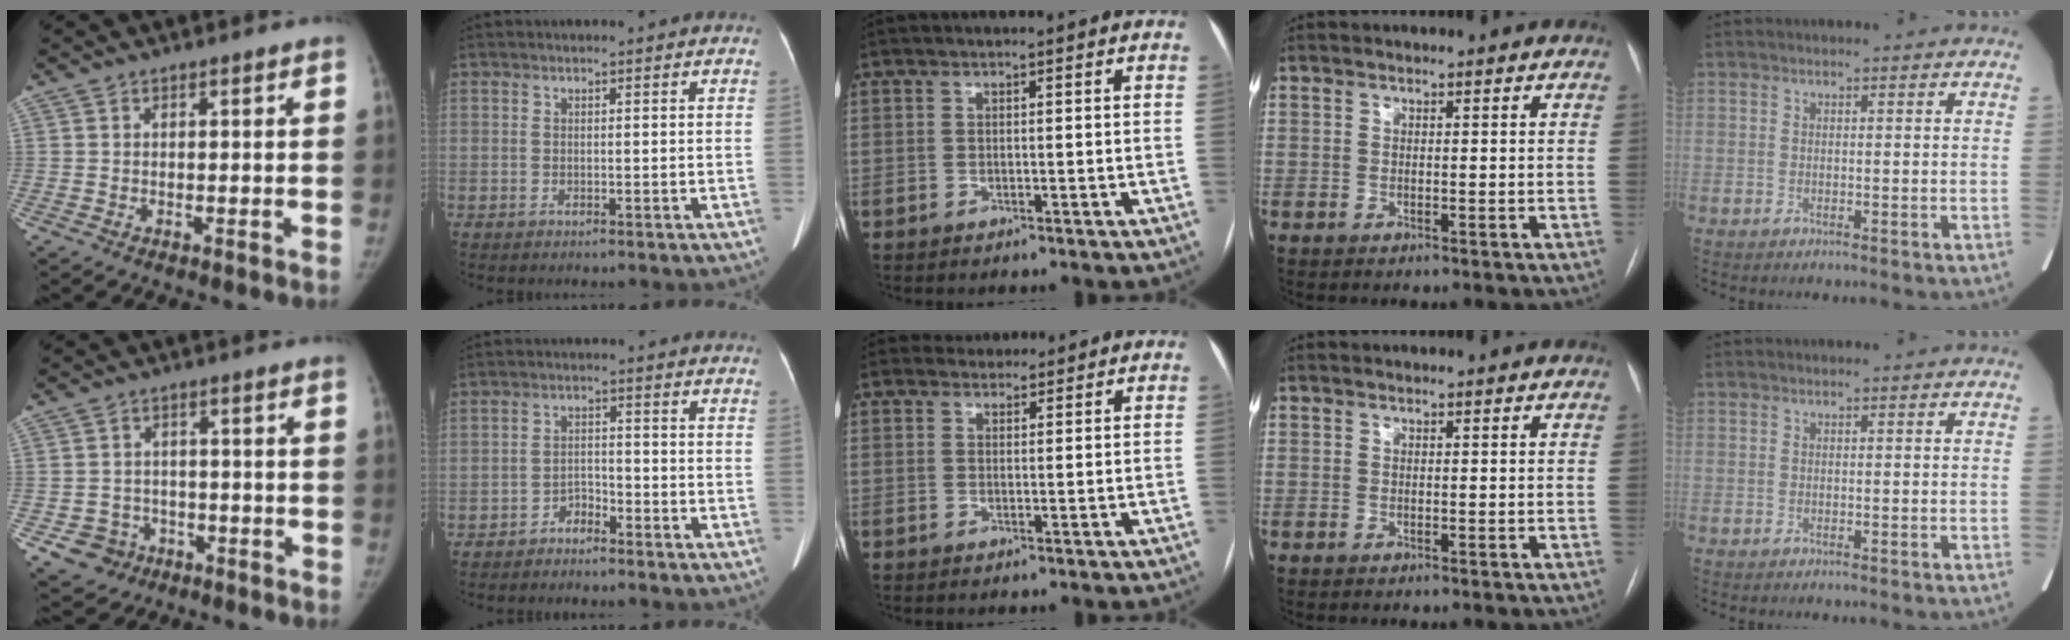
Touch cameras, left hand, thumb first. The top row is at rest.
{"thumb": {"total": 6.1, "force": [-2.7, 5.4, 0.9], "torque": [0.001, 0.021, -0.036]}, "index": {"total": 2.6, "force": [-2.3, 1.0, 0.7], "torque": [-0.011, 0.001, -0.040]}, "middle": {"total": 2.7, "force": [2.4, 1.1, -0.3], "torque": [0.008, 0.017, 0.037]}}